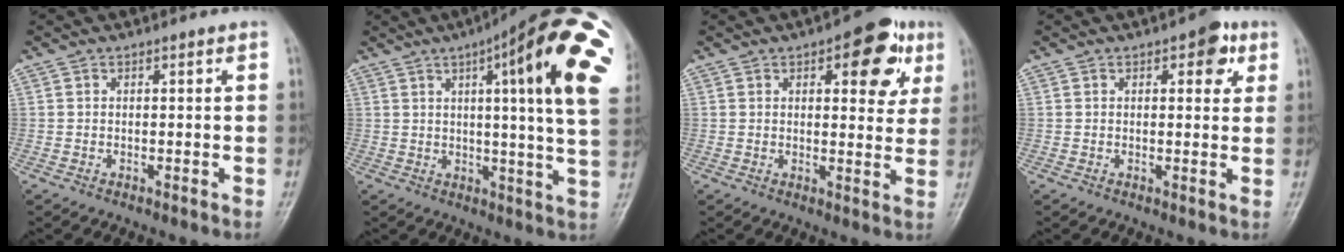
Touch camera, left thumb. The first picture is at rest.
{"total": 24.8, "force": [8.4, 4.1, 23.0], "torque": [-0.251, -0.003, 0.104]}
{"total": 10.8, "force": [4.7, 5.0, 8.4], "torque": [-0.065, -0.011, 0.052]}
{"total": 4.9, "force": [2.2, 2.5, 3.6], "torque": [-0.021, -0.003, 0.018]}